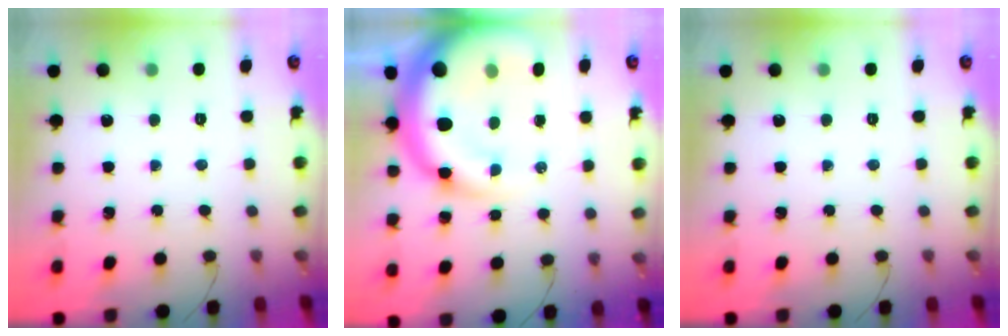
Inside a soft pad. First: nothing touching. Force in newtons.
{"total": 17.1, "press": 16.7, "slide": 3.6}
{"total": 0.0}